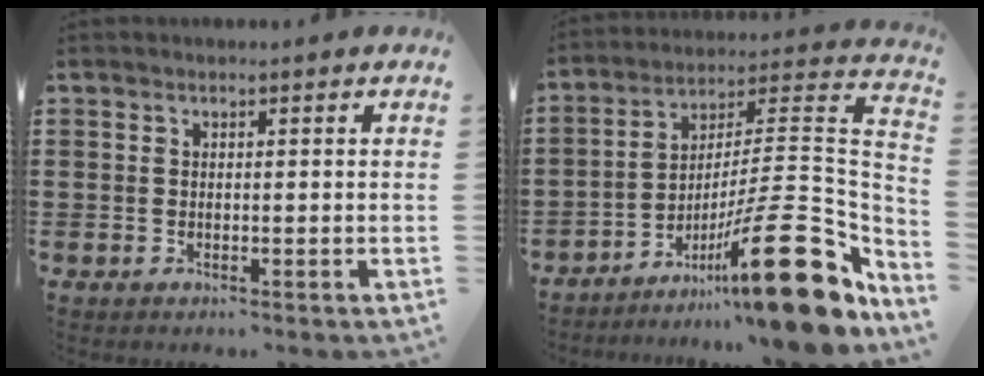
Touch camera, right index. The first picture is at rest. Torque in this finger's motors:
{"motor_torque": [1.16, -0.97, 0.17, 0.01]}